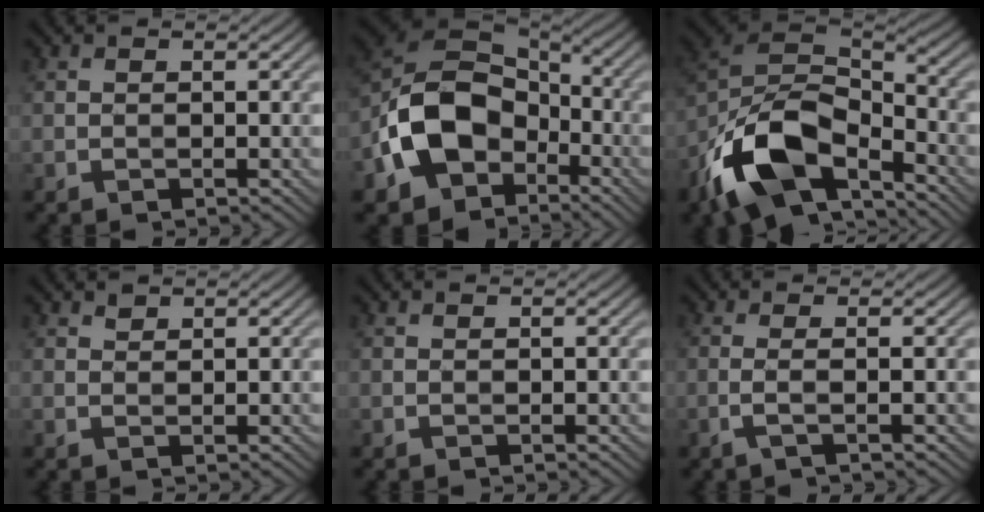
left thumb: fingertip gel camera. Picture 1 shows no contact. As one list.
[{"total": 13.6, "force": [-4.7, 10.0, 7.9], "torque": [-0.172, -0.020, -0.098]}, {"total": 15.5, "force": [-9.0, 7.8, 10.0], "torque": [-0.229, -0.030, -0.173]}, {"total": 0.8, "force": [0.7, 0.3, 0.2], "torque": [-0.006, -0.001, 0.016]}, {"total": 0.0}, {"total": 2.0, "force": [-0.3, 0.3, 2.0], "torque": [-0.034, 0.005, -0.018]}]